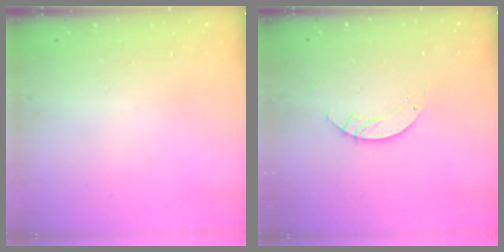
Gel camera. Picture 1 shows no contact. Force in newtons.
{"total": 3.5, "press": 3.5, "slide": 0.2}